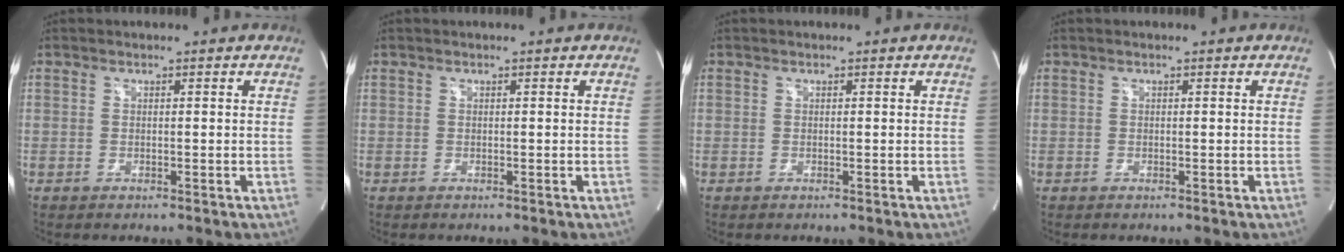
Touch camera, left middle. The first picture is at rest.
{"total": 0.0}
{"total": 0.0}
{"total": 0.0}